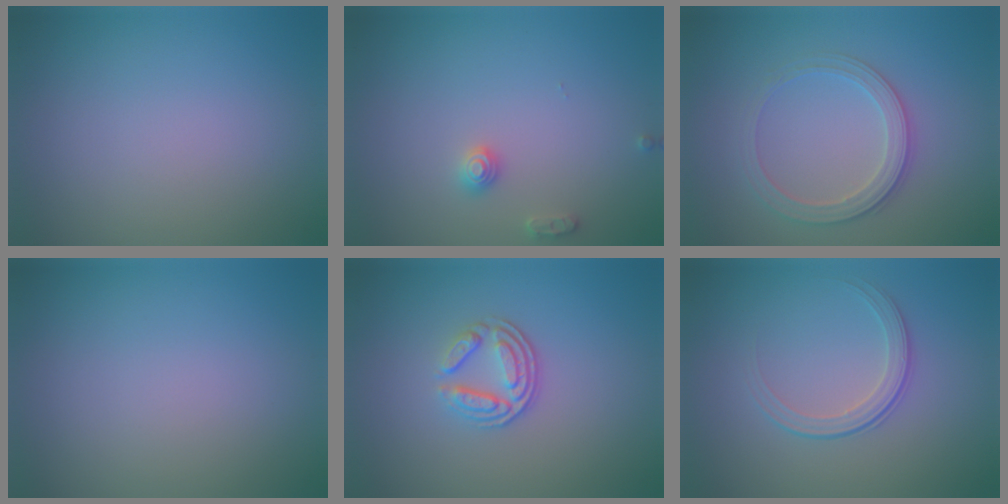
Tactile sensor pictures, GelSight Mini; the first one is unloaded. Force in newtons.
{"total": 1.4, "press": 1.4, "slide": 0.1}
{"total": 2.9, "press": 2.8, "slide": 0.7}
{"total": 0.0}
{"total": 3.4, "press": 2.6, "slide": 2.3}
{"total": 2.1, "press": 1.5, "slide": 1.5}